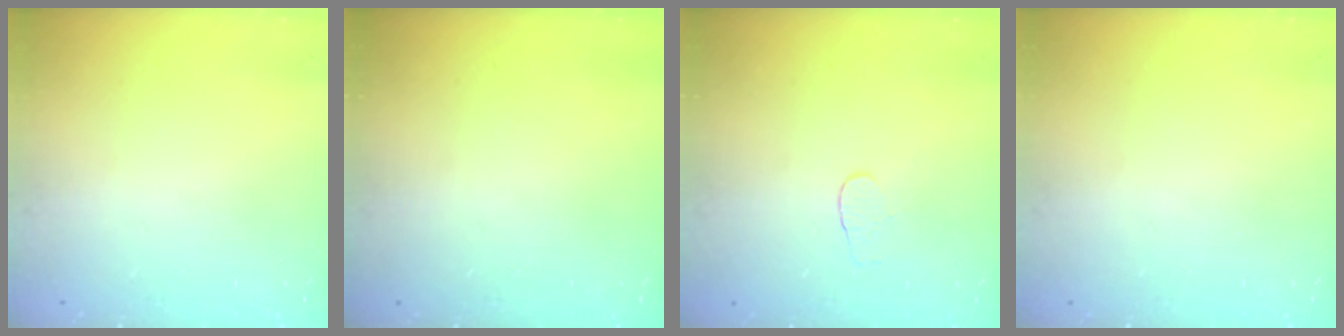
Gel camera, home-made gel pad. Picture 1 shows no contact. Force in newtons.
{"total": 0.0}
{"total": 3.3, "press": 3.3, "slide": 0.3}
{"total": 0.0}